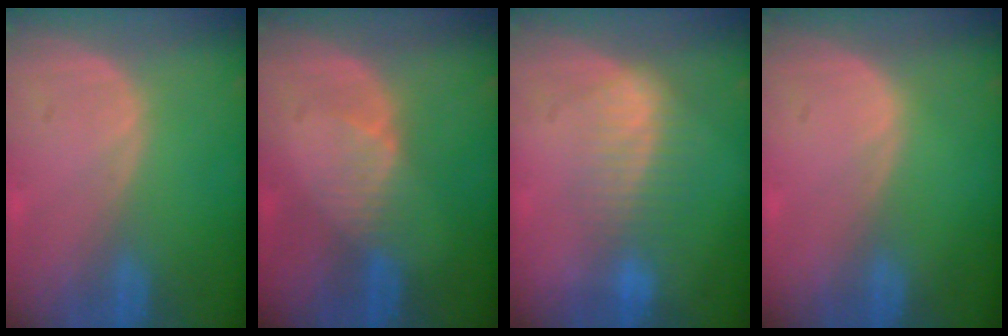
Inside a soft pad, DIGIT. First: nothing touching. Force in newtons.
{"total": 2.7, "press": 2.7, "slide": 0.3}
{"total": 7.2, "press": 6.2, "slide": 3.8}
{"total": 0.0}